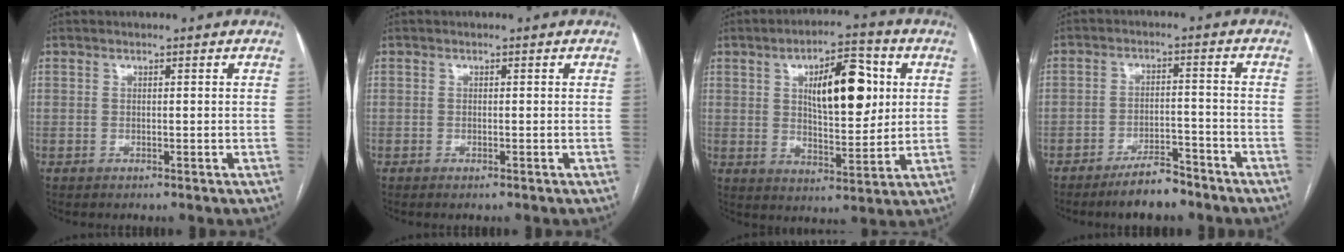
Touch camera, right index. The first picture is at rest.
{"total": 0.5, "force": [-0.4, 0.0, 0.4], "torque": [-0.009, -0.001, -0.005]}
{"total": 12.8, "force": [3.4, 4.6, 11.5], "torque": [-0.179, 0.014, 0.058]}
{"total": 6.4, "force": [-5.3, 1.8, 3.1], "torque": [-0.053, 0.000, -0.089]}